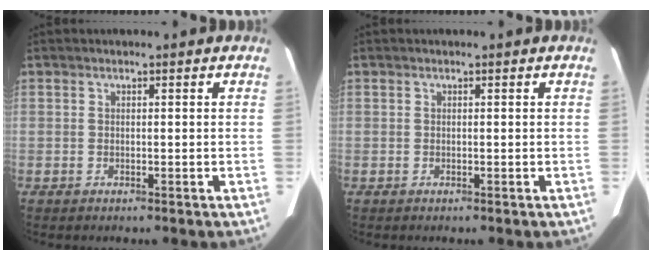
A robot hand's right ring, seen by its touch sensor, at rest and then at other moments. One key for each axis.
{"total": 0.0}